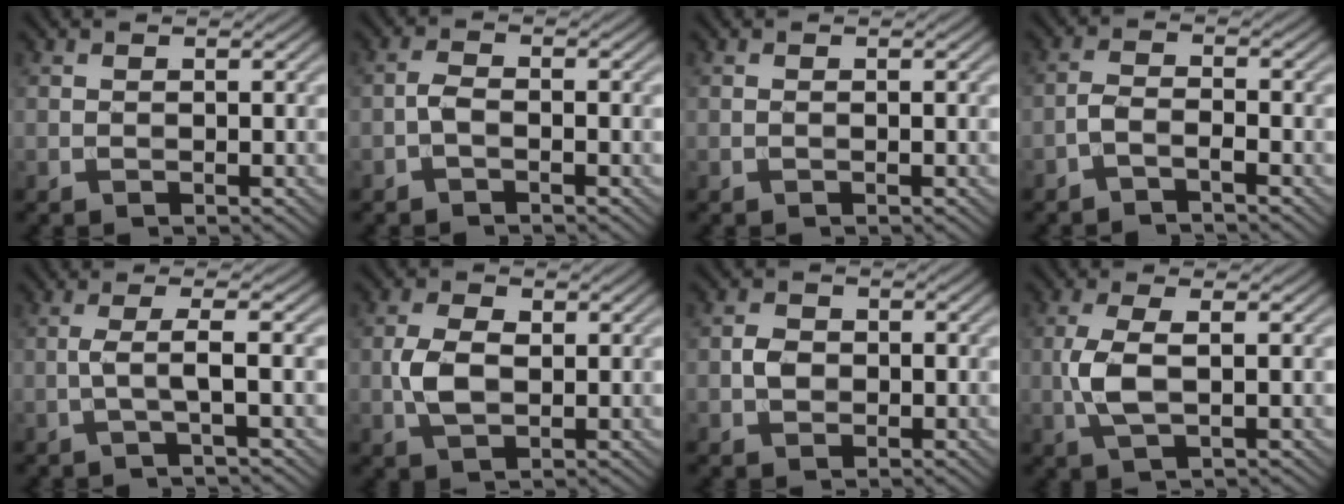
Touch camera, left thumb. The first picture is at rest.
{"total": 1.8, "force": [-1.0, 0.7, 1.4], "torque": [-0.029, 0.005, -0.025]}
{"total": 0.0}
{"total": 2.4, "force": [-1.8, 0.6, 1.5], "torque": [-0.031, 0.006, -0.043]}
{"total": 3.1, "force": [-0.4, 0.4, 3.0], "torque": [-0.052, 0.011, -0.024]}
{"total": 4.7, "force": [0.0, 2.8, 3.7], "torque": [-0.087, 0.002, 0.000]}
{"total": 2.3, "force": [-0.3, 1.9, 1.3], "torque": [-0.028, 0.000, -0.011]}
{"total": 4.7, "force": [-0.1, 1.7, 4.3], "torque": [-0.112, 0.002, -0.003]}